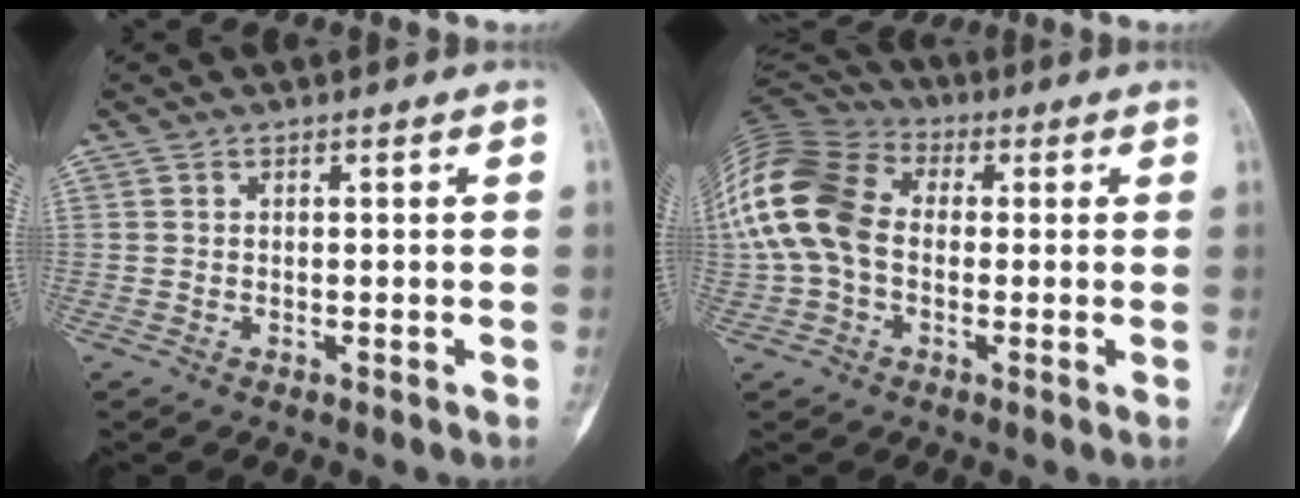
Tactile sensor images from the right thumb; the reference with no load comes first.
{"total": 17.5, "force": [0.3, 12.5, 12.2], "torque": [-0.265, 0.035, -0.004]}